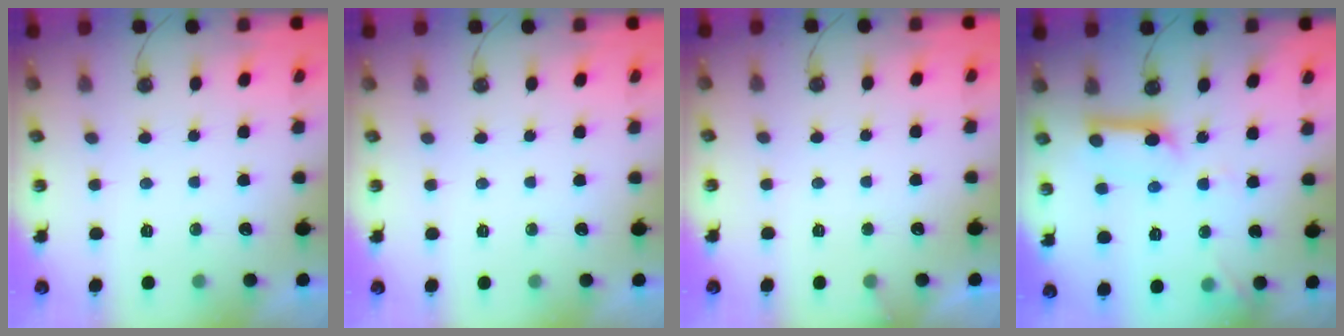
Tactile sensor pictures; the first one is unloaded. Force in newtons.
{"total": 0.0}
{"total": 2.9, "press": 2.9, "slide": 0.2}
{"total": 11.9, "press": 11.8, "slide": 1.3}